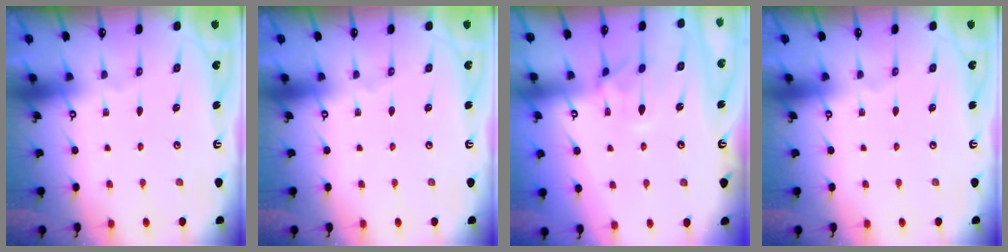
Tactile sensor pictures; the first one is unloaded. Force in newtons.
{"total": 0.0}
{"total": 1.9, "press": 1.7, "slide": 0.9}
{"total": 0.0}